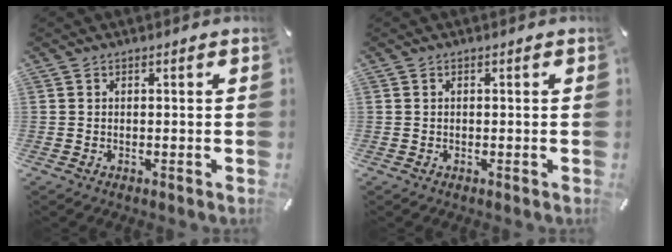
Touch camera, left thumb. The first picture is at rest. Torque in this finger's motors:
{"motor_torque": [0.22, 0.38, 0.09, -0.22, 0.00]}